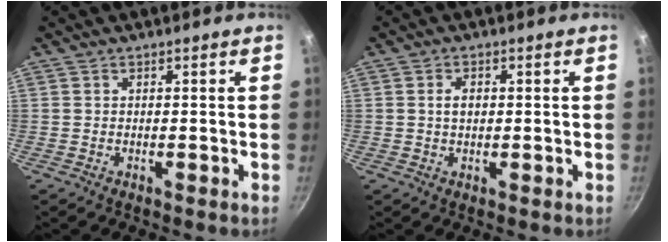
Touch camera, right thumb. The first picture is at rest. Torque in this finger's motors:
{"motor_torque": [-0.13, 0.25, 0.00, 0.11, 0.01]}